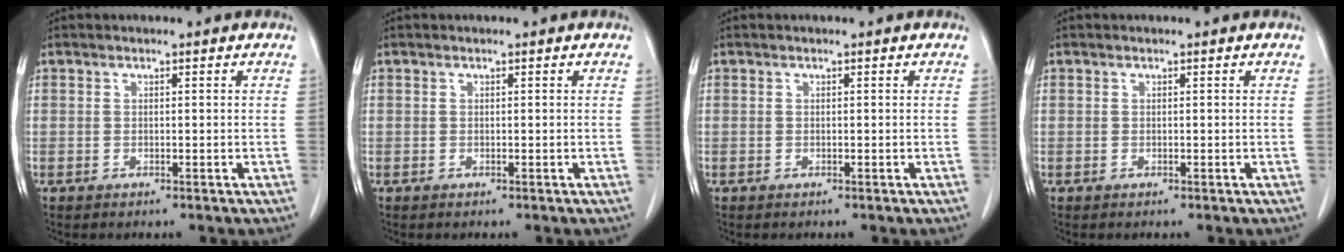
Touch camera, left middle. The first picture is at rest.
{"total": 0.0}
{"total": 0.0}
{"total": 0.0}